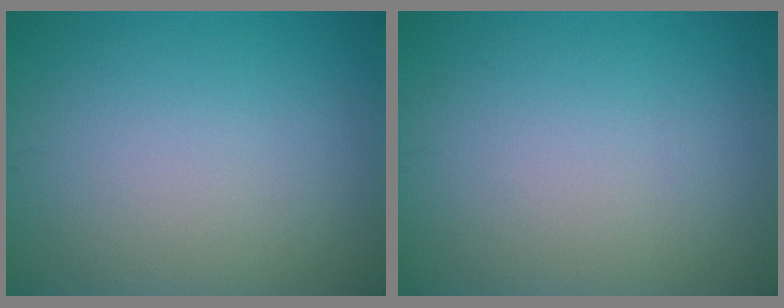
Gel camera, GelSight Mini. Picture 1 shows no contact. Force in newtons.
{"total": 0.0}